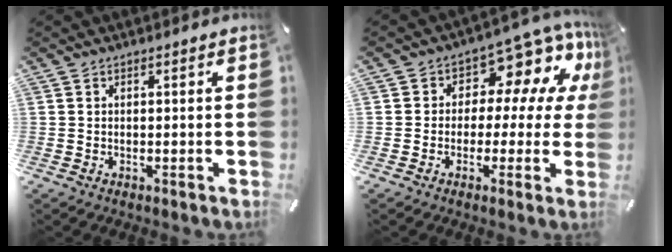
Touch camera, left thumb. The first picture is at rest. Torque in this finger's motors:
{"motor_torque": [0.41, 0.27, 0.33, 0.33, 0.00]}